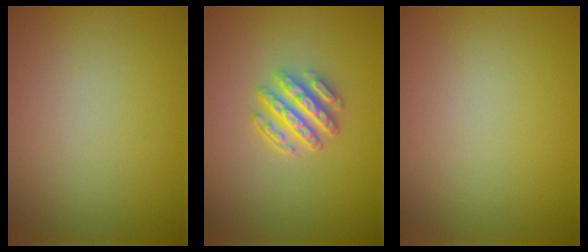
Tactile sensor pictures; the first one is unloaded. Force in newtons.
{"total": 4.2, "press": 3.4, "slide": 2.5}
{"total": 0.0}